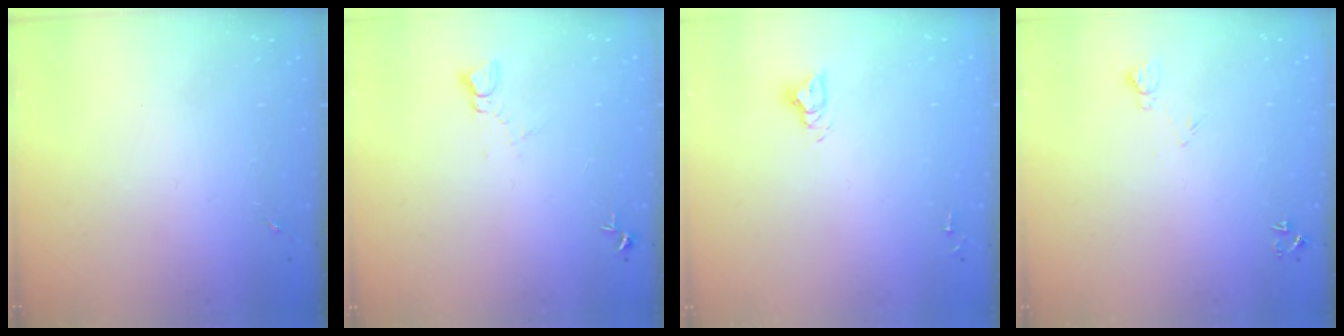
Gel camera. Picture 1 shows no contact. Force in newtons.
{"total": 4.3, "press": 4.3, "slide": 0.4}
{"total": 4.8, "press": 4.8, "slide": 0.4}
{"total": 6.2, "press": 6.1, "slide": 1.2}